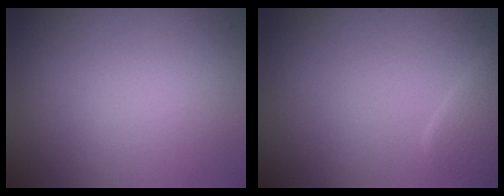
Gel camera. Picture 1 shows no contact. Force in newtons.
{"total": 2.2, "press": 2.1, "slide": 0.2}